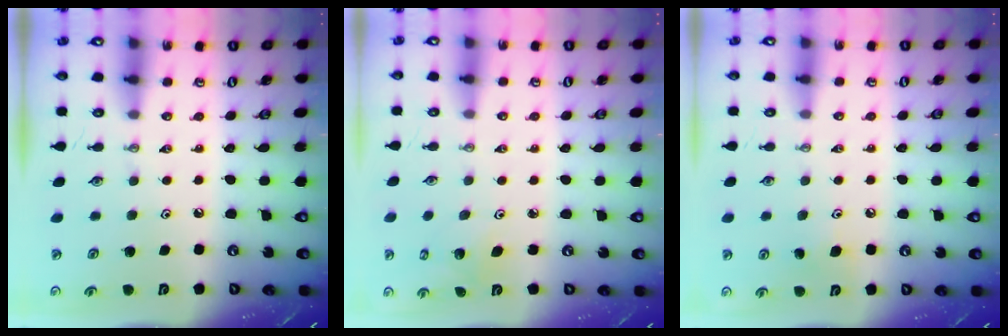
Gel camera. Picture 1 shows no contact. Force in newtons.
{"total": 3.4, "press": 3.4, "slide": 0.4}
{"total": 5.5, "press": 5.2, "slide": 1.7}